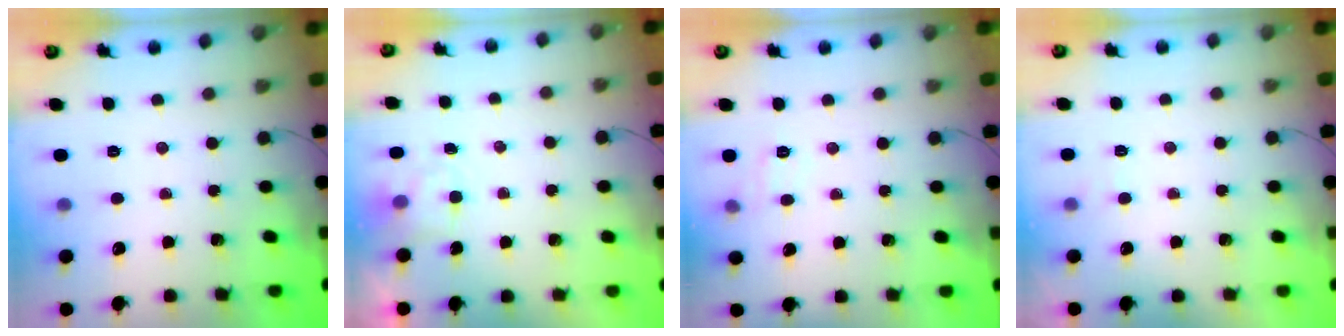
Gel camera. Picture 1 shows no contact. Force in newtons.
{"total": 2.4, "press": 1.9, "slide": 1.4}
{"total": 7.4, "press": 7.3, "slide": 1.6}
{"total": 2.3, "press": 2.0, "slide": 1.2}